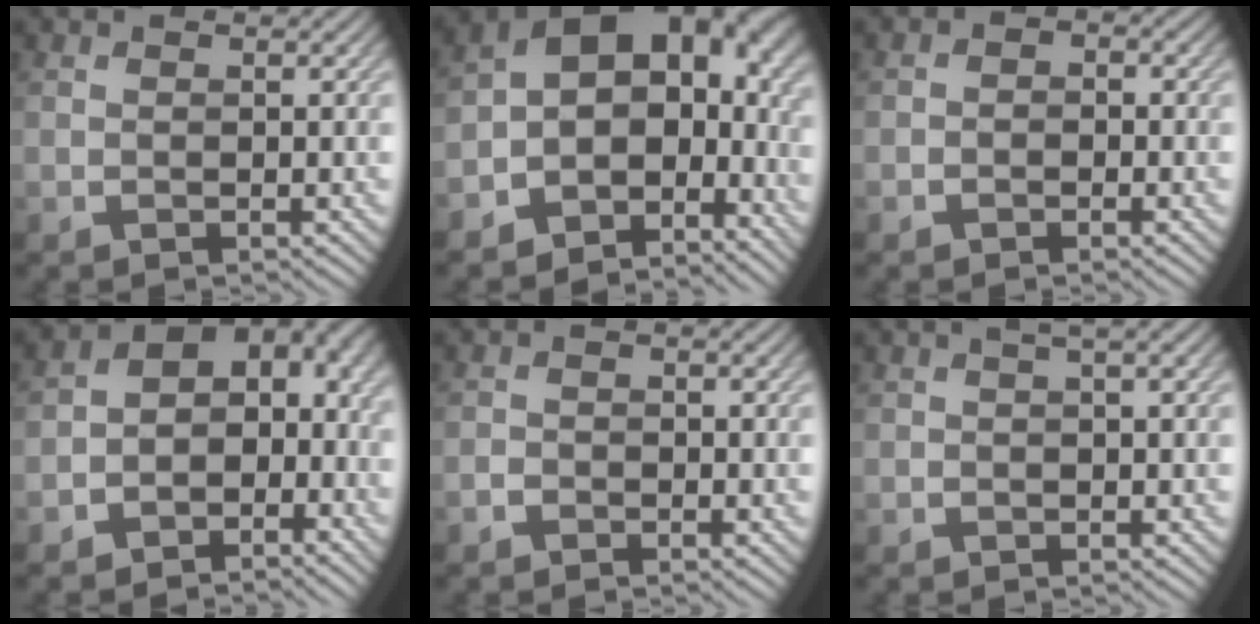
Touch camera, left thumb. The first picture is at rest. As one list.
[{"total": 14.4, "force": [-2.4, 10.0, 10.1], "torque": [-0.161, -0.013, -0.026]}, {"total": 1.3, "force": [-0.7, 1.0, 0.5], "torque": [-0.003, 0.002, -0.013]}, {"total": 8.6, "force": [-2.8, 5.8, 5.7], "torque": [-0.076, -0.006, -0.053]}, {"total": 1.5, "force": [-1.2, 0.9, 0.4], "torque": [-0.007, 0.001, -0.028]}, {"total": 1.4, "force": [0.3, 0.2, 1.4], "torque": [-0.022, 0.010, 0.006]}]